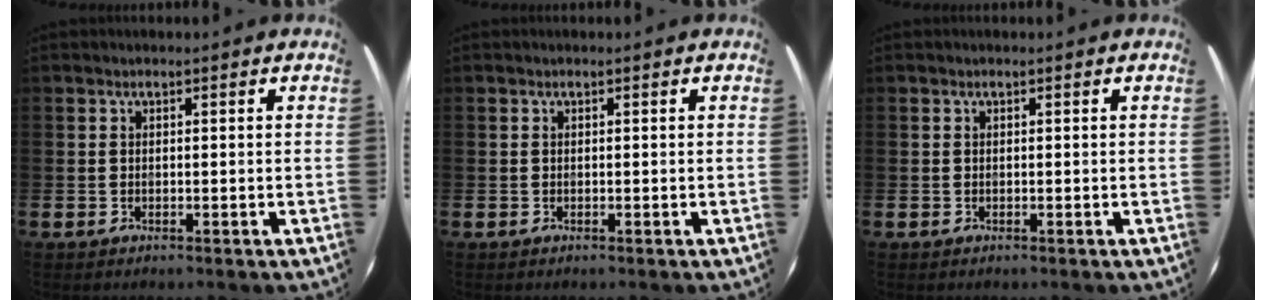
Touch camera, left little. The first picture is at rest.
{"total": 0.0}
{"total": 0.0}